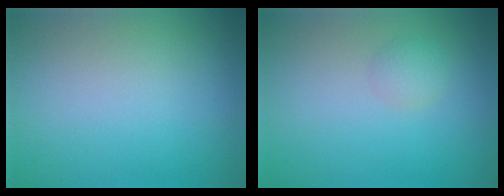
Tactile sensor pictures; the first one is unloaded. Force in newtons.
{"total": 1.3, "press": 1.3, "slide": 0.0}